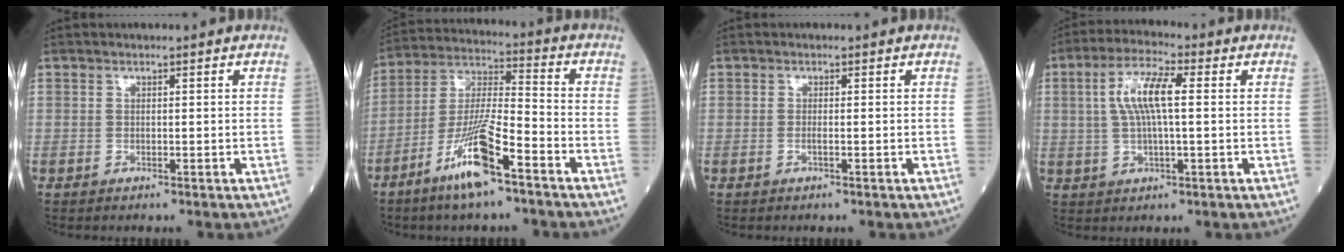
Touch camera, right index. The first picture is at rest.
{"total": 12.4, "force": [-7.1, 1.3, 10.1], "torque": [-0.203, -0.013, -0.137]}
{"total": 0.7, "force": [-0.3, 0.0, 0.6], "torque": [-0.014, 0.000, -0.007]}
{"total": 7.8, "force": [1.3, 1.6, 7.5], "torque": [-0.156, 0.015, 0.022]}